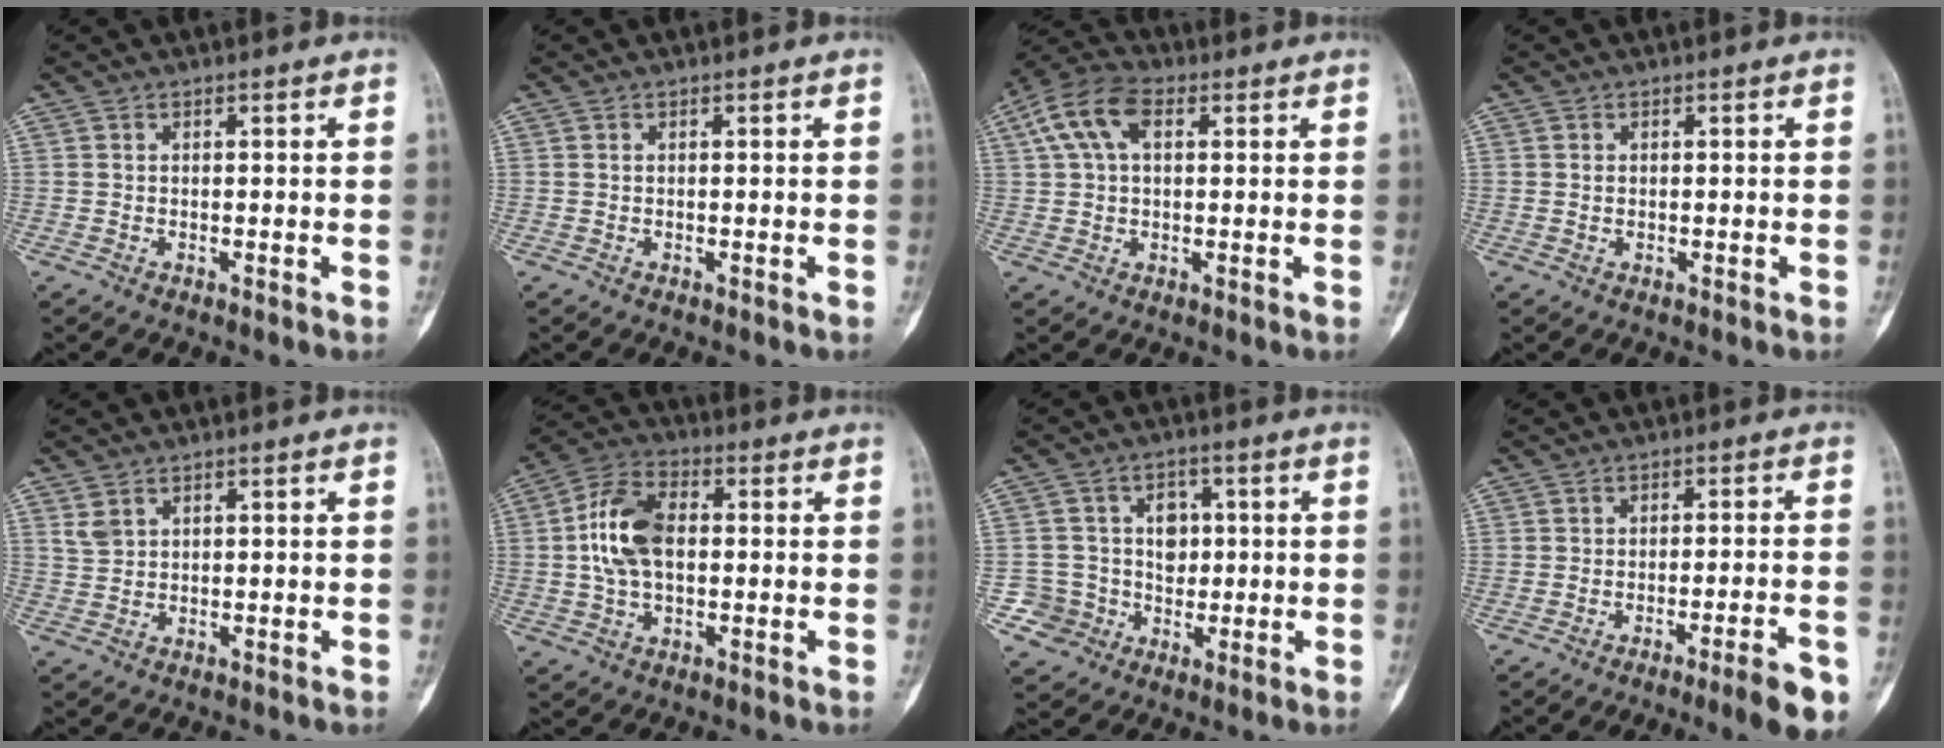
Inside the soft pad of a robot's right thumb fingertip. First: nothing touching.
{"total": 0.0}
{"total": 9.6, "force": [3.0, 5.5, 7.2], "torque": [-0.149, 0.027, 0.050]}
{"total": 0.6, "force": [-0.1, 0.3, 0.5], "torque": [-0.012, 0.000, 0.000]}
{"total": 2.0, "force": [1.1, 1.2, 1.1], "torque": [-0.022, 0.003, 0.030]}
{"total": 11.4, "force": [0.6, 6.9, 9.1], "torque": [-0.178, 0.022, 0.008]}
{"total": 8.9, "force": [-0.9, 8.7, 1.3], "torque": [0.027, 0.022, -0.010]}
{"total": 7.7, "force": [-4.5, 0.6, 6.2], "torque": [-0.077, 0.014, -0.061]}